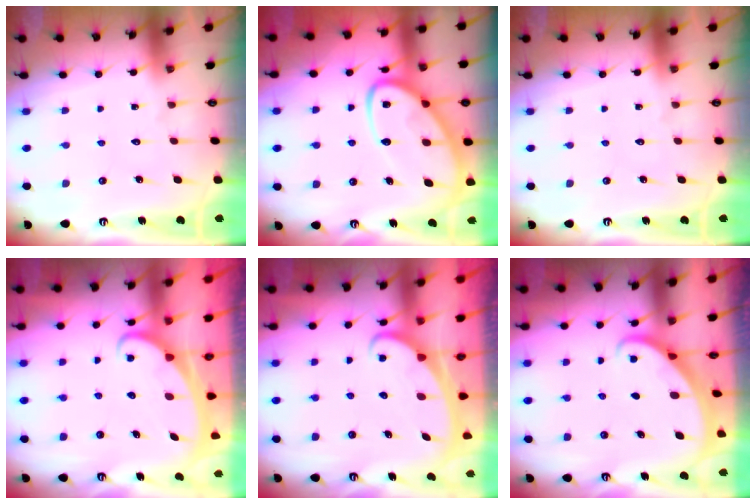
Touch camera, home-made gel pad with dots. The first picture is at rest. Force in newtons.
{"total": 13.7, "press": 13.7, "slide": 1.3}
{"total": 0.0}
{"total": 2.1, "press": 2.1, "slide": 0.2}
{"total": 2.1, "press": 2.1, "slide": 0.3}
{"total": 1.8, "press": 1.7, "slide": 0.1}